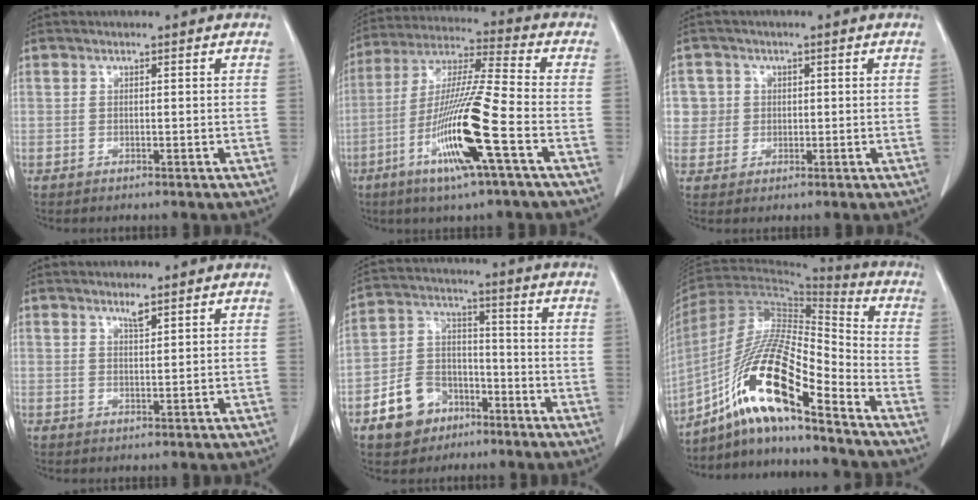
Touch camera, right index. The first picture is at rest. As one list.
[{"total": 15.5, "force": [-5.8, -0.4, 14.4], "torque": [-0.289, -0.015, -0.112]}, {"total": 4.4, "force": [0.9, 4.3, -0.1], "torque": [0.019, 0.010, 0.019]}, {"total": 1.5, "force": [1.2, 0.1, 0.9], "torque": [-0.017, -0.003, 0.022]}, {"total": 9.9, "force": [-5.5, 7.3, 3.9], "torque": [-0.087, 0.025, -0.092]}, {"total": 16.9, "force": [-11.1, 1.6, 12.7], "torque": [-0.247, 0.002, -0.204]}]